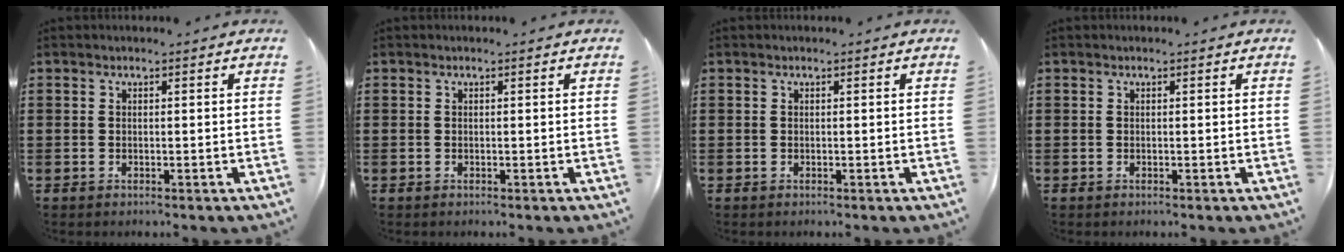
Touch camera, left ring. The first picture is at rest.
{"total": 0.0}
{"total": 0.0}
{"total": 0.0}